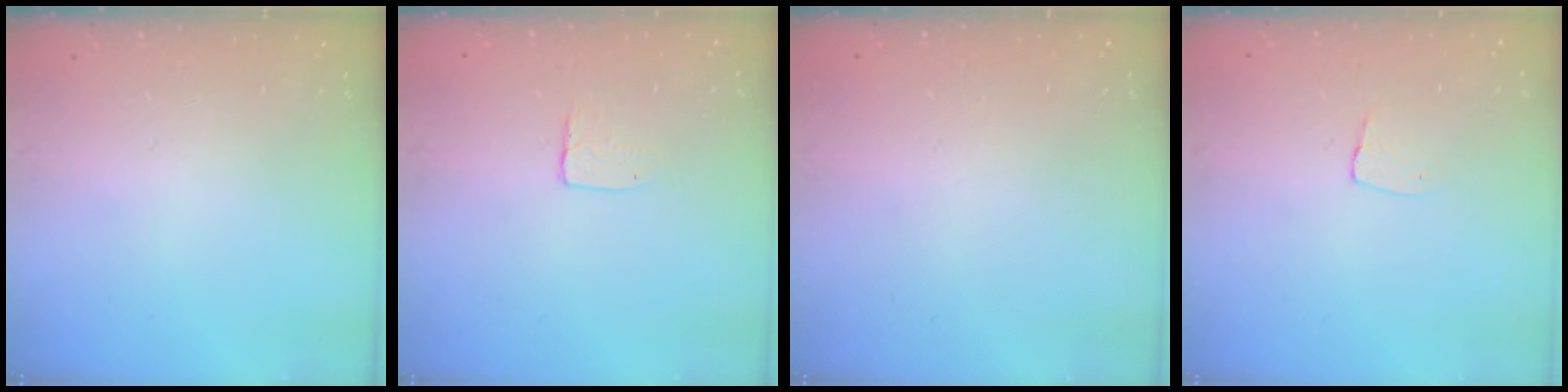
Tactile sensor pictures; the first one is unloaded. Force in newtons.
{"total": 3.6, "press": 3.6, "slide": 0.3}
{"total": 0.0}
{"total": 4.1, "press": 4.1, "slide": 0.3}